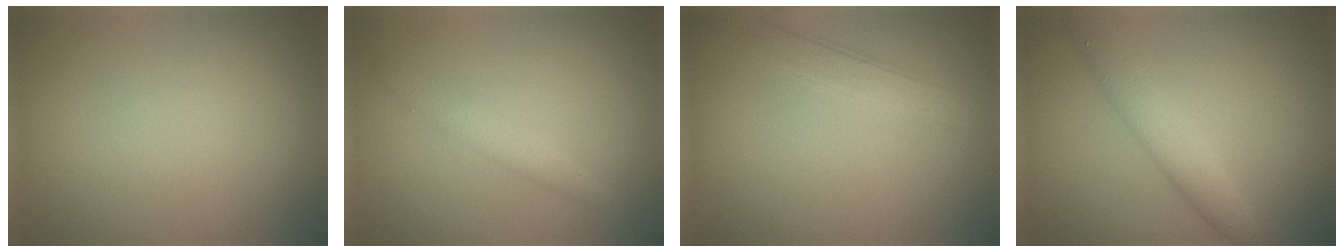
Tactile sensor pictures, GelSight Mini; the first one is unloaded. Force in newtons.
{"total": 2.9, "press": 2.9, "slide": 0.4}
{"total": 3.2, "press": 3.2, "slide": 0.1}
{"total": 3.9, "press": 3.9, "slide": 0.0}